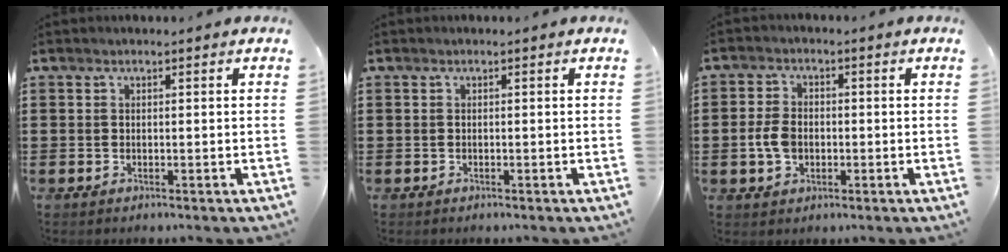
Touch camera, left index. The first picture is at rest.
{"total": 0.0}
{"total": 4.7, "force": [-0.6, 3.2, 3.3], "torque": [-0.087, -0.001, -0.016]}